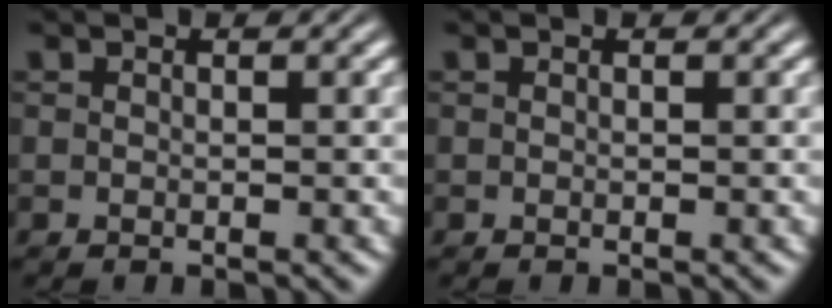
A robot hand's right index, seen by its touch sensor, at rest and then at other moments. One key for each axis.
{"total": 0.0}